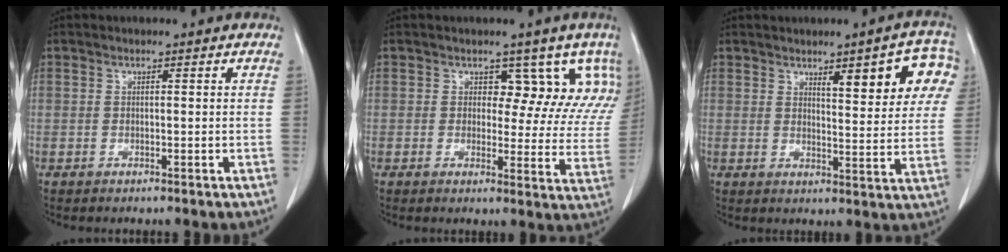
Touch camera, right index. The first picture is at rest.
{"total": 8.9, "force": [5.8, 5.5, 3.9], "torque": [-0.013, -0.006, 0.045]}
{"total": 9.9, "force": [4.6, 2.1, 8.5], "torque": [-0.100, 0.011, 0.057]}